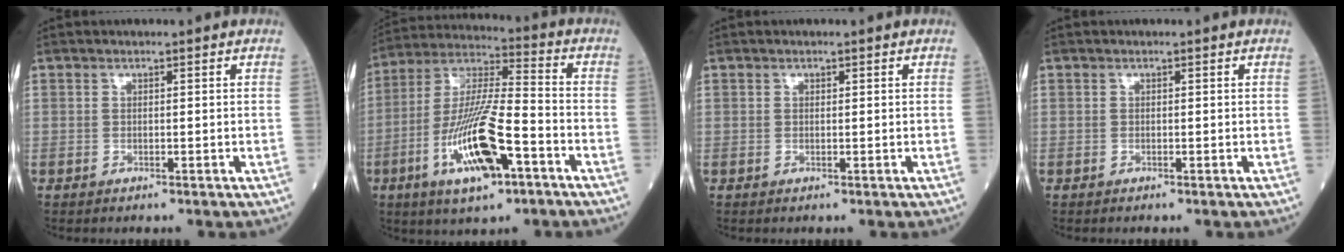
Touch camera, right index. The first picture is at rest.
{"total": 16.0, "force": [-6.4, 3.3, 14.3], "torque": [-0.288, -0.010, -0.110]}
{"total": 0.0}
{"total": 0.0}